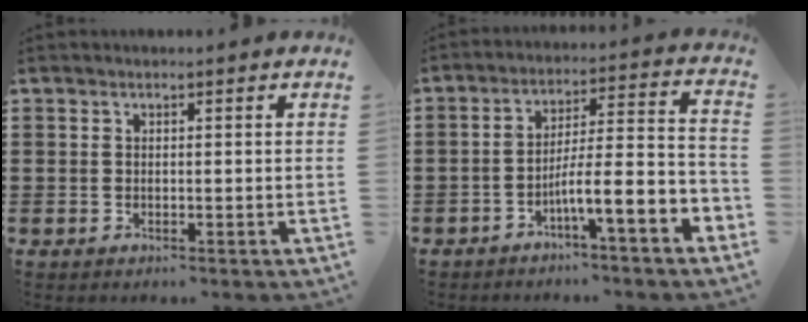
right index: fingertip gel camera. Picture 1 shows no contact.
{"total": 7.5, "force": [-4.5, 0.3, 6.0], "torque": [-0.106, -0.020, -0.090]}